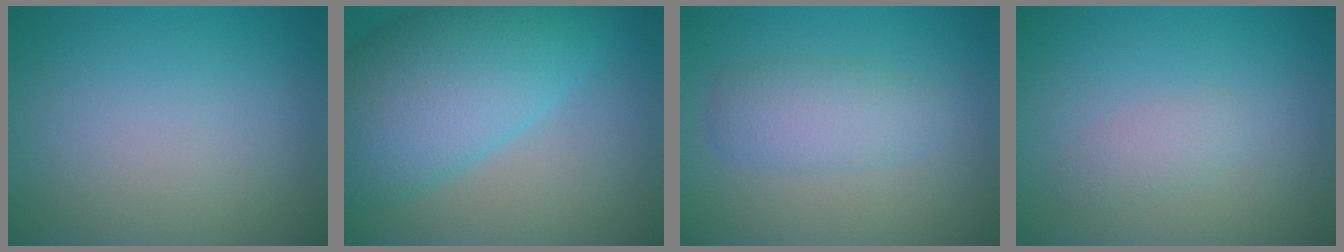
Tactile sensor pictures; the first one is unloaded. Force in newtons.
{"total": 10.3, "press": 10.3, "slide": 0.4}
{"total": 2.9, "press": 2.9, "slide": 0.1}
{"total": 1.3, "press": 1.3, "slide": 0.1}